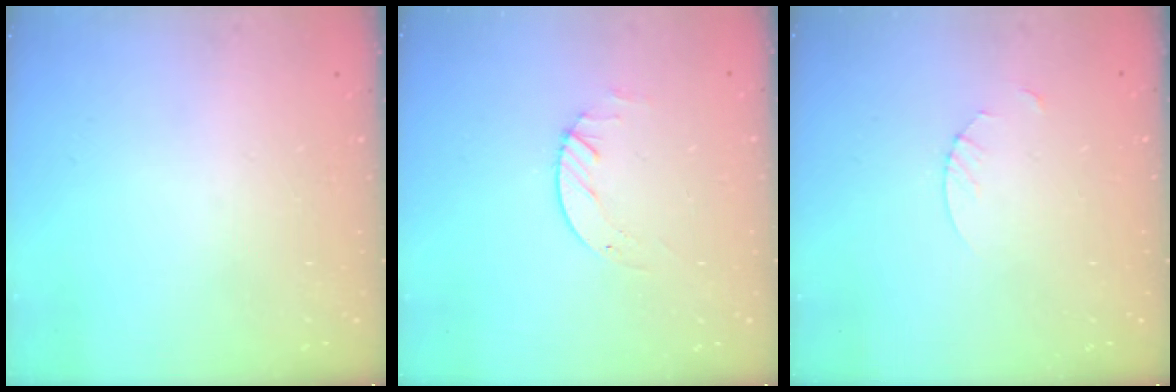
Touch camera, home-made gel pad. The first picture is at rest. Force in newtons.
{"total": 2.3, "press": 2.3, "slide": 0.3}
{"total": 1.8, "press": 1.8, "slide": 0.2}